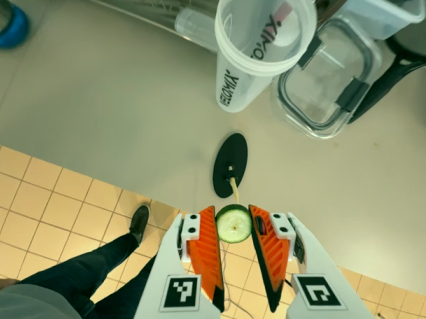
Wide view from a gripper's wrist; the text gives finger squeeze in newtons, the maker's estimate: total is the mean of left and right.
{"total": 8.3, "left": 8.0, "right": 8.5}